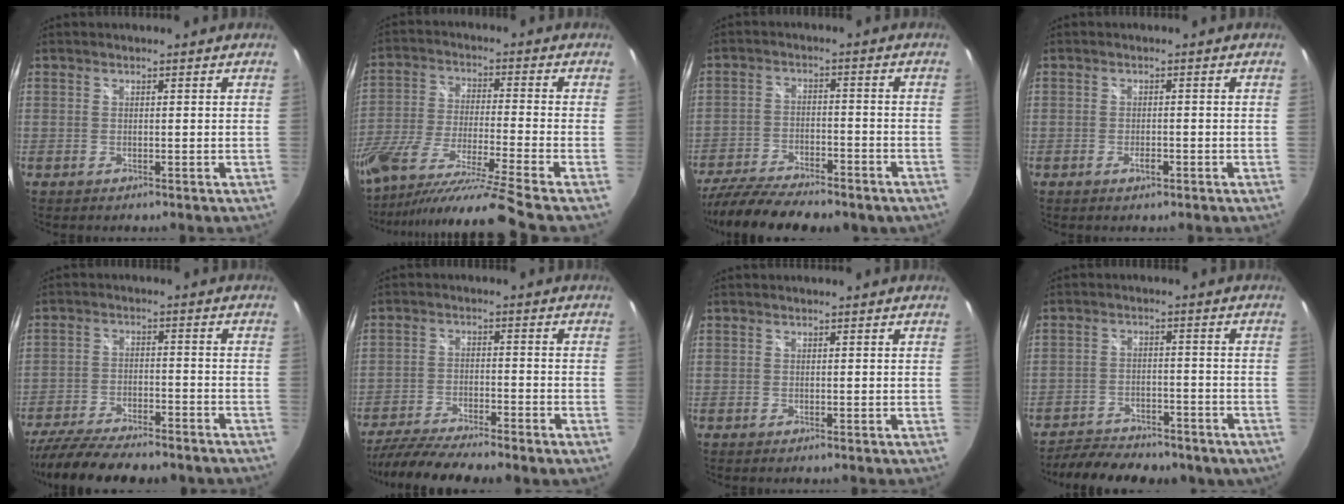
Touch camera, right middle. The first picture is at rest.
{"total": 19.4, "force": [-15.9, -2.4, 10.8], "torque": [-0.191, -0.063, -0.277]}
{"total": 17.8, "force": [-14.3, 5.3, 9.2], "torque": [-0.188, -0.039, -0.221]}
{"total": 1.6, "force": [-0.9, 0.8, 1.0], "torque": [-0.019, -0.001, -0.017]}
{"total": 18.4, "force": [-15.4, 4.2, 9.2], "torque": [-0.184, -0.041, -0.238]}
{"total": 12.8, "force": [-11.0, 0.7, 6.5], "torque": [-0.135, -0.024, -0.183]}
{"total": 0.0}
{"total": 14.3, "force": [-11.2, 5.7, 6.7], "torque": [-0.147, -0.018, -0.157]}